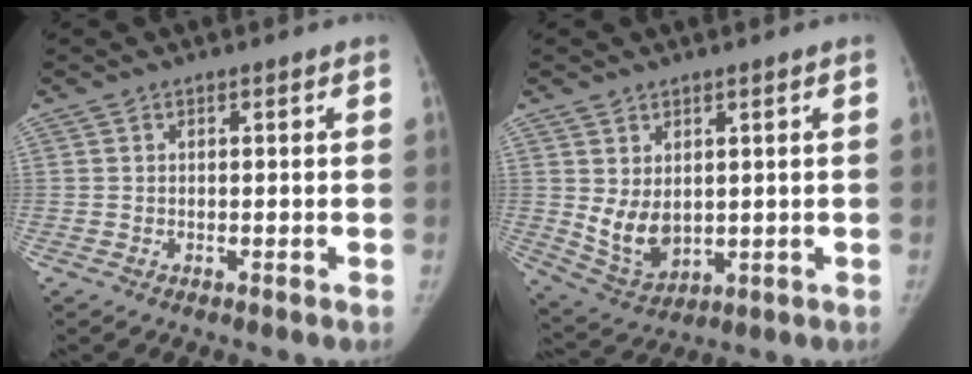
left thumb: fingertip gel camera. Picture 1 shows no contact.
{"total": 7.1, "force": [1.0, 4.9, 5.0], "torque": [-0.079, -0.026, 0.042]}